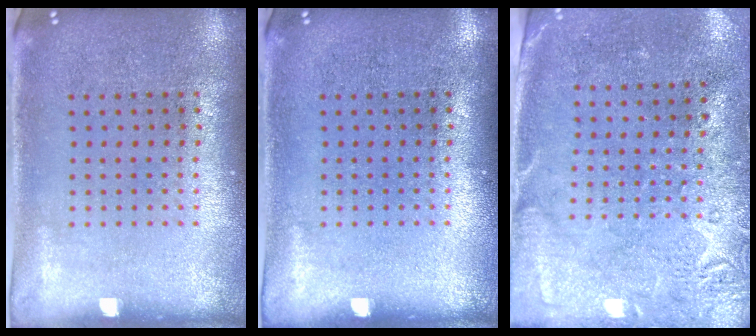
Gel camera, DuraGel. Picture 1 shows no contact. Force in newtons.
{"total": 0.0}
{"total": 2.7, "press": 2.3, "slide": 1.5}